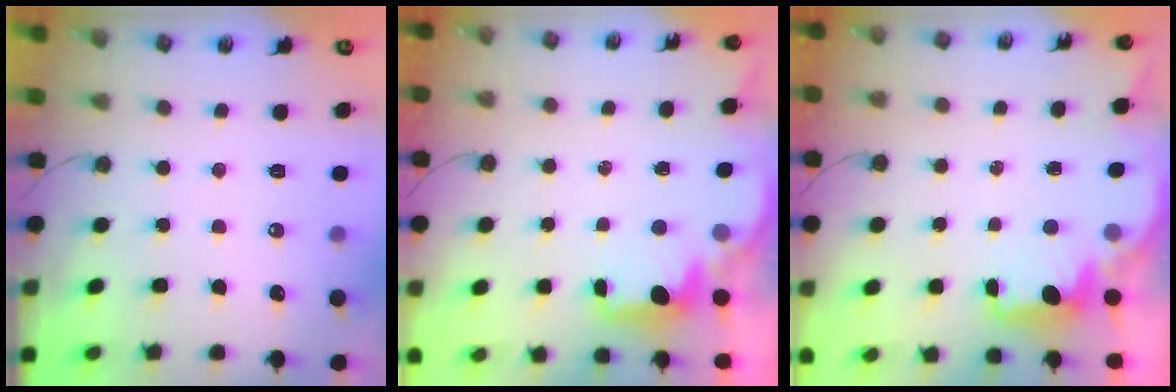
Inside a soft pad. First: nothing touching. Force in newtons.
{"total": 2.2, "press": 2.1, "slide": 0.6}
{"total": 2.1, "press": 2.1, "slide": 0.5}